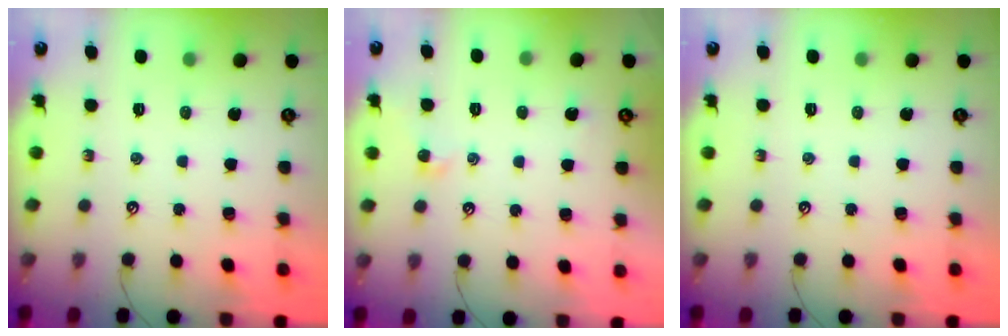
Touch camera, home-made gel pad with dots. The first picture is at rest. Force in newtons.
{"total": 1.0, "press": 1.0, "slide": 0.3}
{"total": 0.0}